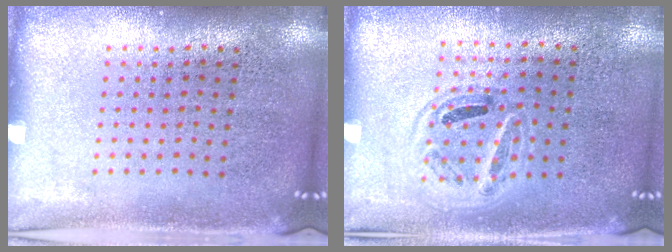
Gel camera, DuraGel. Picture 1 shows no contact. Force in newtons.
{"total": 0.9, "press": 0.8, "slide": 0.4}